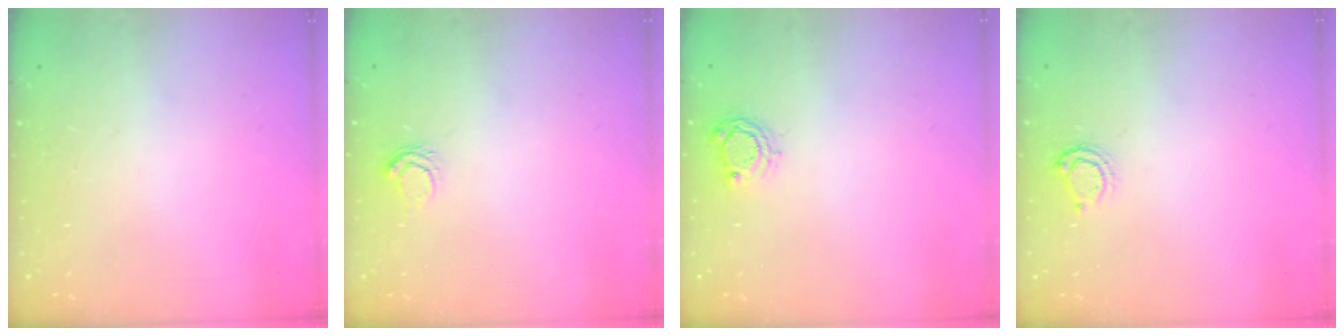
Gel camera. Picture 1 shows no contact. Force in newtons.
{"total": 5.1, "press": 5.1, "slide": 0.6}
{"total": 4.8, "press": 4.8, "slide": 0.3}
{"total": 4.8, "press": 4.8, "slide": 0.5}